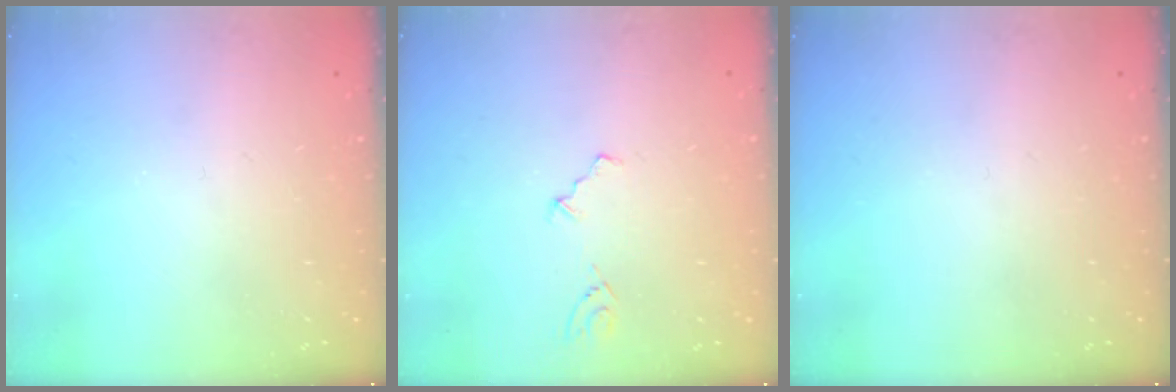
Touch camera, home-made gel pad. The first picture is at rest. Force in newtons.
{"total": 2.7, "press": 2.5, "slide": 1.2}
{"total": 0.0}